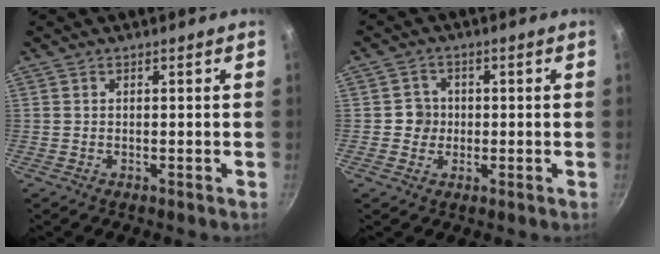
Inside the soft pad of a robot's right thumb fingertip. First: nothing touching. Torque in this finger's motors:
{"motor_torque": [-0.04, -0.19, 0.35, -0.15, 0.00]}